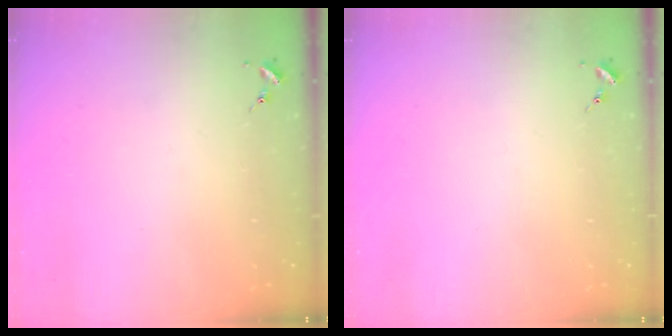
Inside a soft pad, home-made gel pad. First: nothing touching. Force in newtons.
{"total": 0.0}